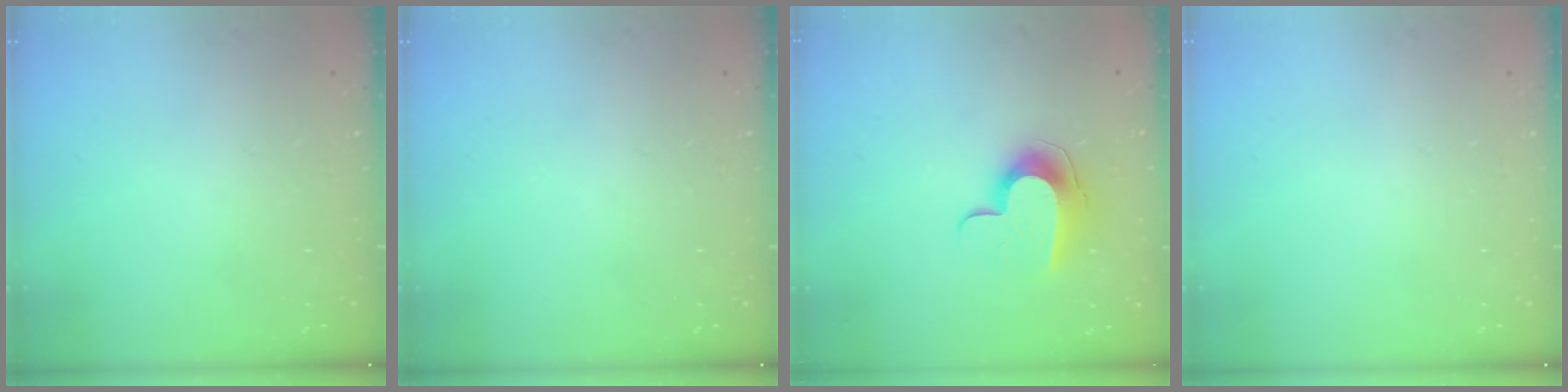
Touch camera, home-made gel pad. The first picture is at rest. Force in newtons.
{"total": 0.0}
{"total": 10.4, "press": 10.4, "slide": 0.3}
{"total": 0.0}